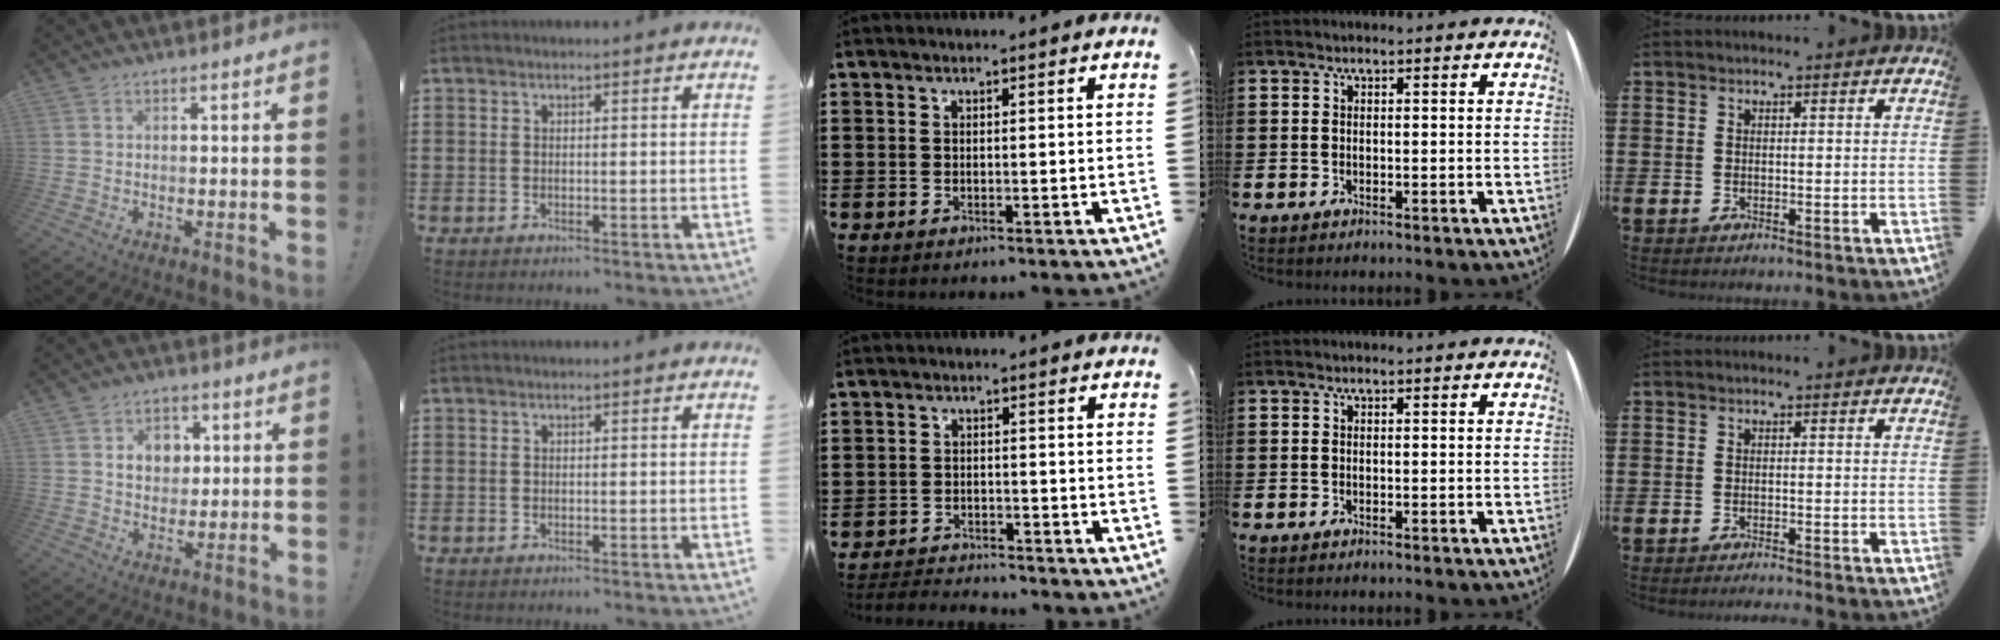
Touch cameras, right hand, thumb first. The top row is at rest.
{"thumb": {"total": 7.8, "force": [2.2, 6.5, 3.6], "torque": [-0.042, -0.011, 0.040]}, "middle": {"total": 3.2, "force": [-3.1, 0.6, -0.3], "torque": [-0.004, -0.002, -0.068]}, "little": {"total": 0.8, "force": [-0.7, -0.2, 0.1], "torque": [-0.002, -0.001, -0.015]}}